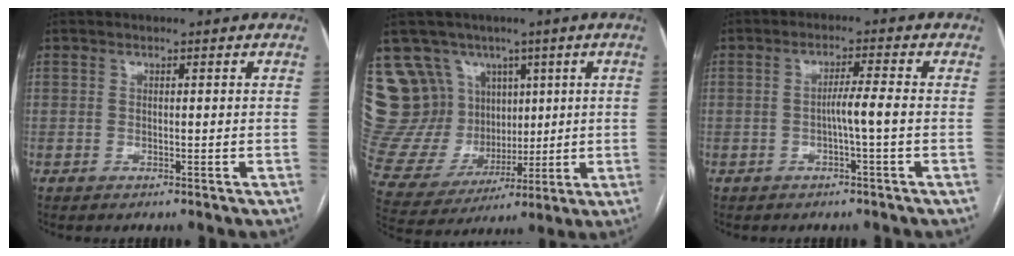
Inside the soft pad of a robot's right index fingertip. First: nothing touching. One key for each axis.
{"total": 19.4, "fx": 8.3, "fy": 16.1, "fz": 7.0, "tx": -0.172, "ty": 0.067, "tz": 0.188}
{"total": 3.5, "fx": -0.8, "fy": -0.6, "fz": 3.3, "tx": -0.055, "ty": 0.004, "tz": -0.013}